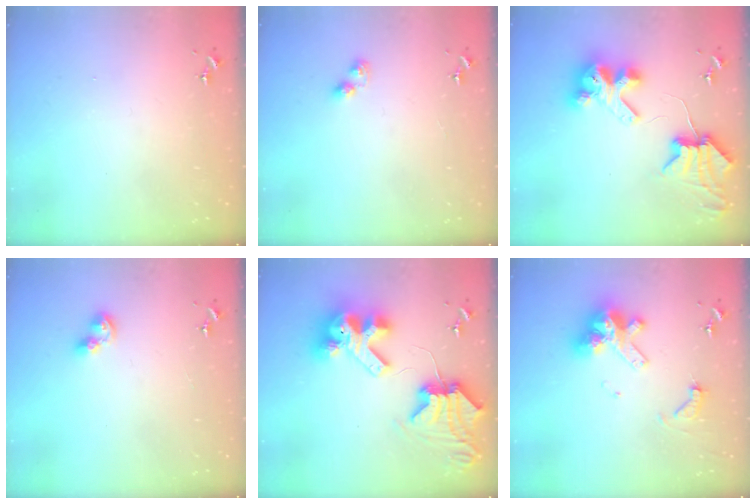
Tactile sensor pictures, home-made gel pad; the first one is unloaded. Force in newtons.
{"total": 2.6, "press": 2.5, "slide": 0.4}
{"total": 9.4, "press": 9.4, "slide": 1.2}
{"total": 6.9, "press": 6.8, "slide": 0.9}
{"total": 14.4, "press": 14.3, "slide": 1.9}
{"total": 15.2, "press": 15.1, "slide": 1.8}